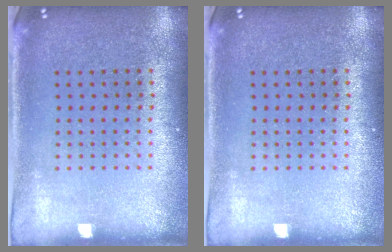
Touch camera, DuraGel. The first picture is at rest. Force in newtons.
{"total": 0.0}